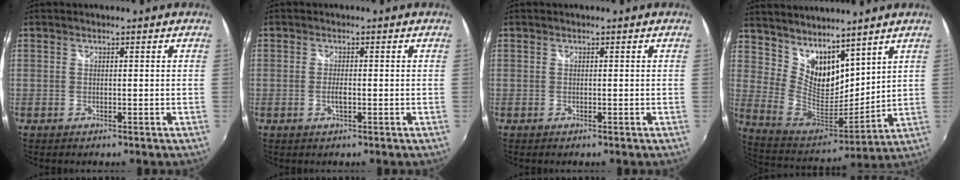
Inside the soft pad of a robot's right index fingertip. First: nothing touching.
{"total": 1.9, "force": [-0.5, 0.6, 1.7], "torque": [-0.034, -0.002, -0.009]}
{"total": 0.0}
{"total": 14.3, "force": [10.8, 6.9, 6.5], "torque": [-0.130, 0.001, 0.215]}